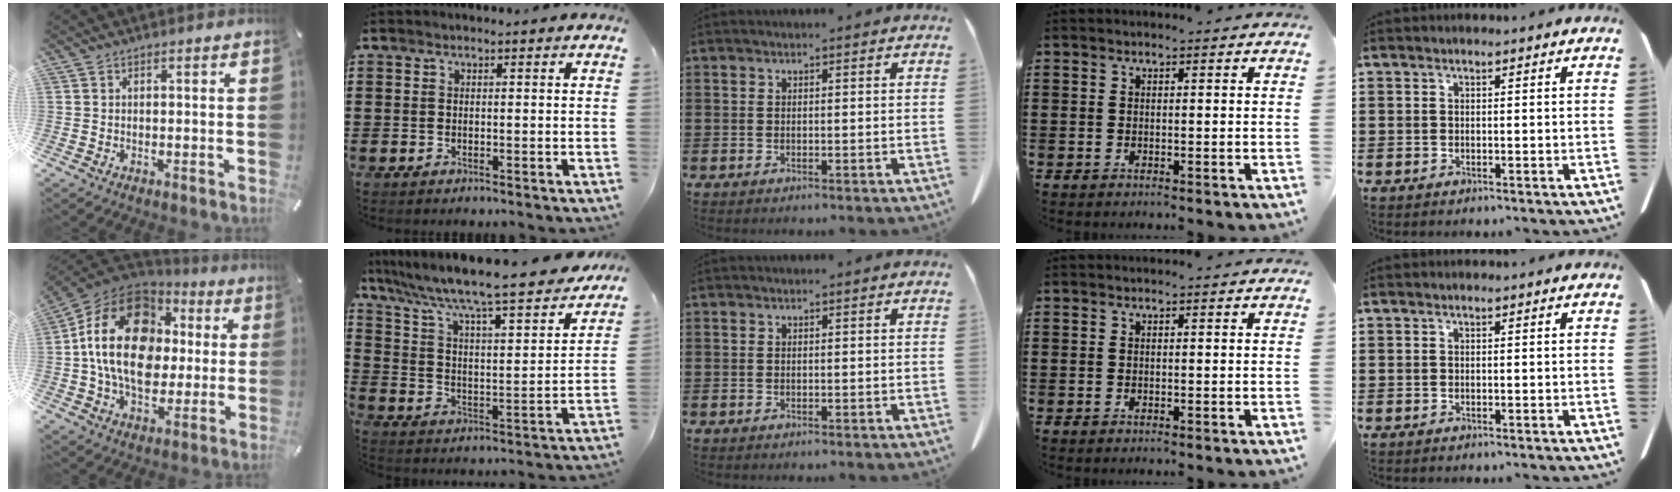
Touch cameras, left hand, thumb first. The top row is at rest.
{"thumb": {"total": 21.5, "force": [1.5, 15.8, 14.5], "torque": [-0.291, 0.013, 0.024]}, "index": {"total": 7.6, "force": [6.6, 0.1, 3.8], "torque": [-0.106, -0.056, 0.101]}}